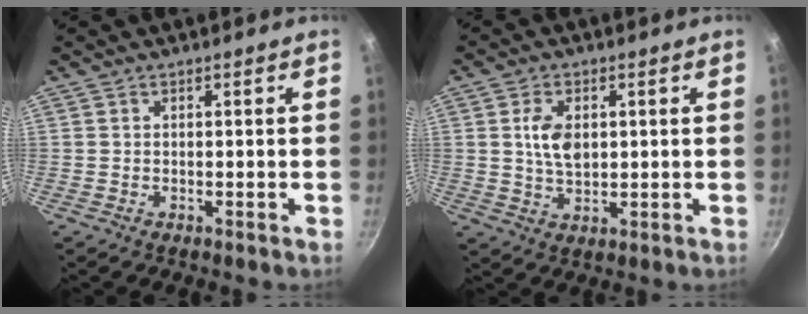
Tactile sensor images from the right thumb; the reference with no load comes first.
{"total": 6.3, "force": [1.2, 3.9, 4.8], "torque": [-0.079, -0.009, 0.022]}